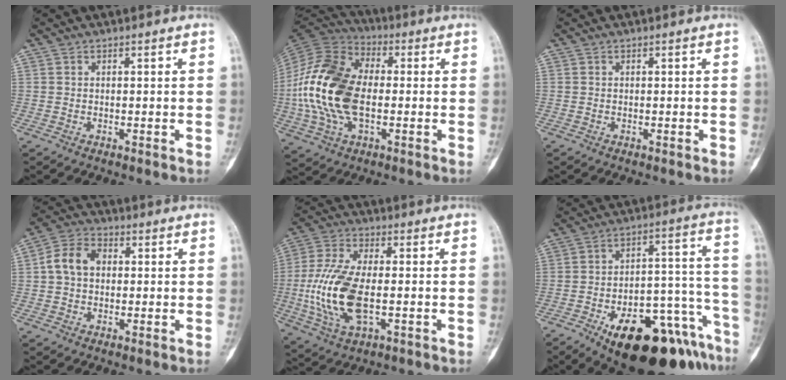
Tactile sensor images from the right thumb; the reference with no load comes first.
{"total": 20.1, "force": [-1.3, 12.1, 16.0], "torque": [-0.330, 0.015, -0.026]}
{"total": 0.0}
{"total": 7.5, "force": [0.7, 5.6, 4.9], "torque": [-0.085, 0.020, 0.006]}
{"total": 15.5, "force": [-2.2, 7.5, 13.4], "torque": [-0.291, 0.004, -0.039]}
{"total": 26.4, "force": [-15.5, 11.0, 18.3], "torque": [-0.176, 0.102, -0.223]}